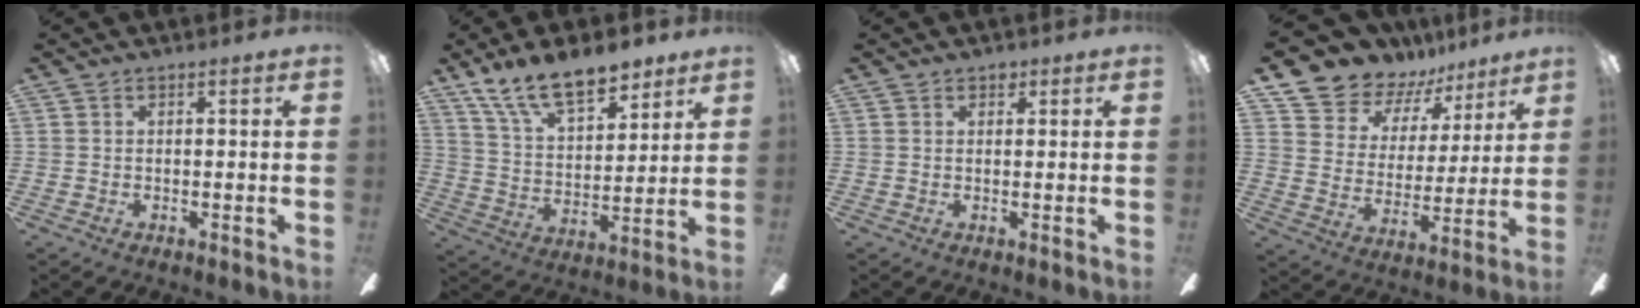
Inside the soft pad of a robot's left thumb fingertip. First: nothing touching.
{"total": 15.2, "force": [11.5, 6.5, 7.6], "torque": [-0.136, -0.059, 0.208]}
{"total": 1.5, "force": [1.1, 0.8, 0.5], "torque": [-0.002, -0.001, 0.018]}
{"total": 10.9, "force": [9.7, 5.0, 0.2], "torque": [-0.033, -0.092, 0.181]}